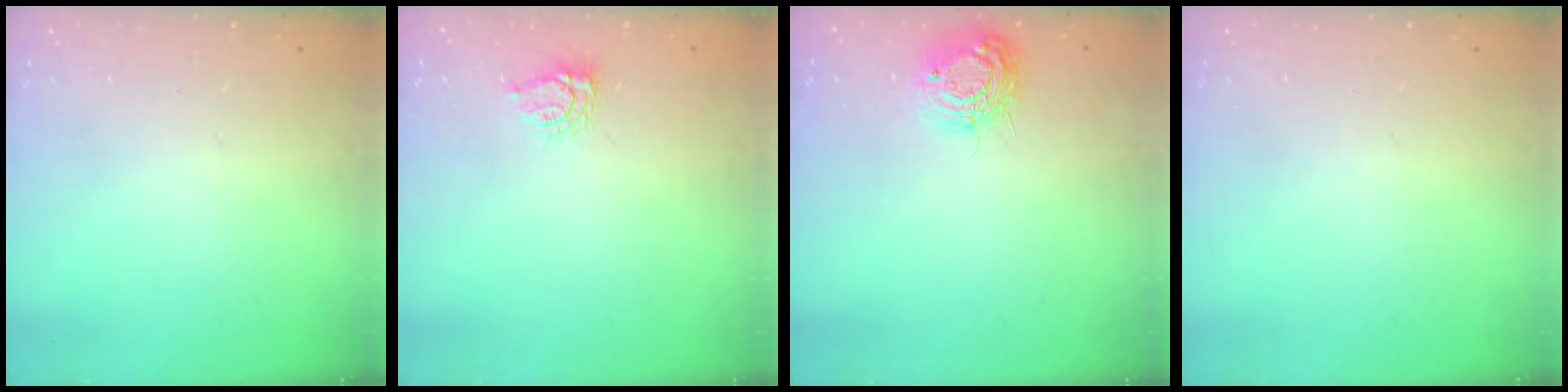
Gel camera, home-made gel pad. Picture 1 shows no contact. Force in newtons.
{"total": 5.0, "press": 4.9, "slide": 0.7}
{"total": 9.8, "press": 9.7, "slide": 0.8}
{"total": 0.0}